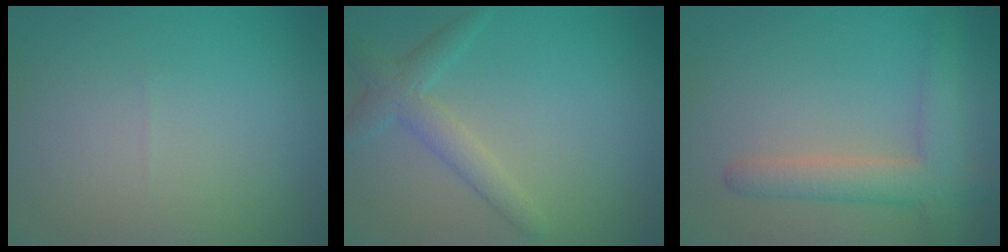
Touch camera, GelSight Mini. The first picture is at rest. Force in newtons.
{"total": 2.7, "press": 2.7, "slide": 0.1}
{"total": 4.3, "press": 4.3, "slide": 0.3}